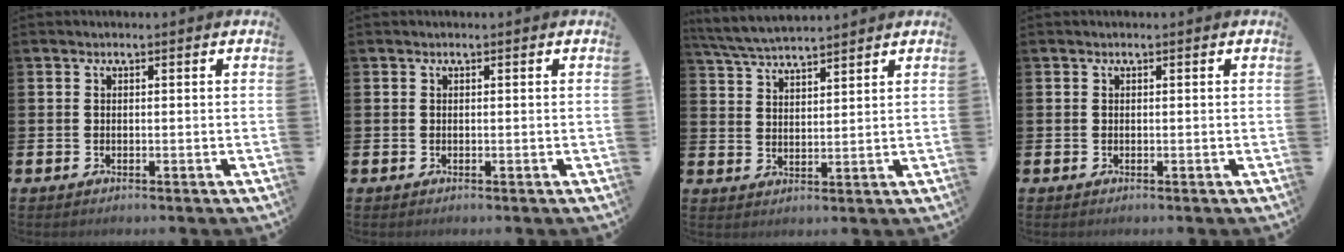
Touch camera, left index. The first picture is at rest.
{"total": 0.0}
{"total": 5.2, "force": [5.0, 0.3, 1.0], "torque": [-0.040, -0.022, 0.092]}
{"total": 0.0}